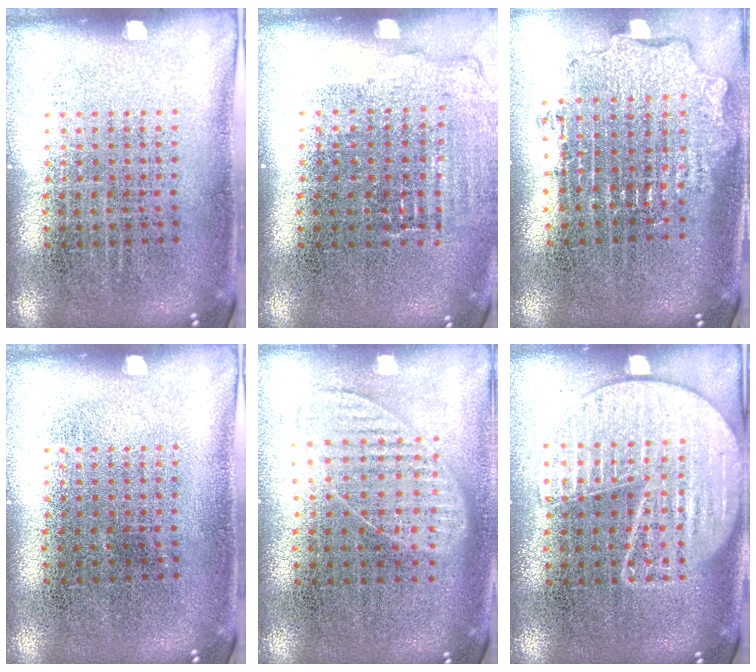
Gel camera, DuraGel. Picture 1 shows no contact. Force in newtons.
{"total": 1.1, "press": 1.1, "slide": 0.4}
{"total": 2.0, "press": 1.5, "slide": 1.3}
{"total": 0.0}
{"total": 0.9, "press": 0.8, "slide": 0.3}
{"total": 1.9, "press": 1.9, "slide": 0.2}